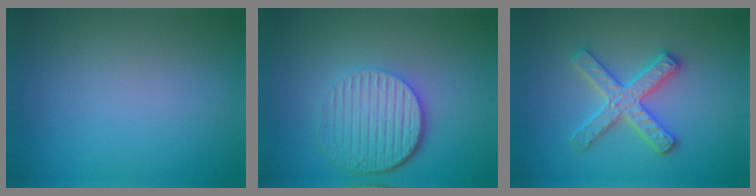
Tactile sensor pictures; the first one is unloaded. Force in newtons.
{"total": 5.6, "press": 4.1, "slide": 3.9}
{"total": 3.7, "press": 3.6, "slide": 0.6}